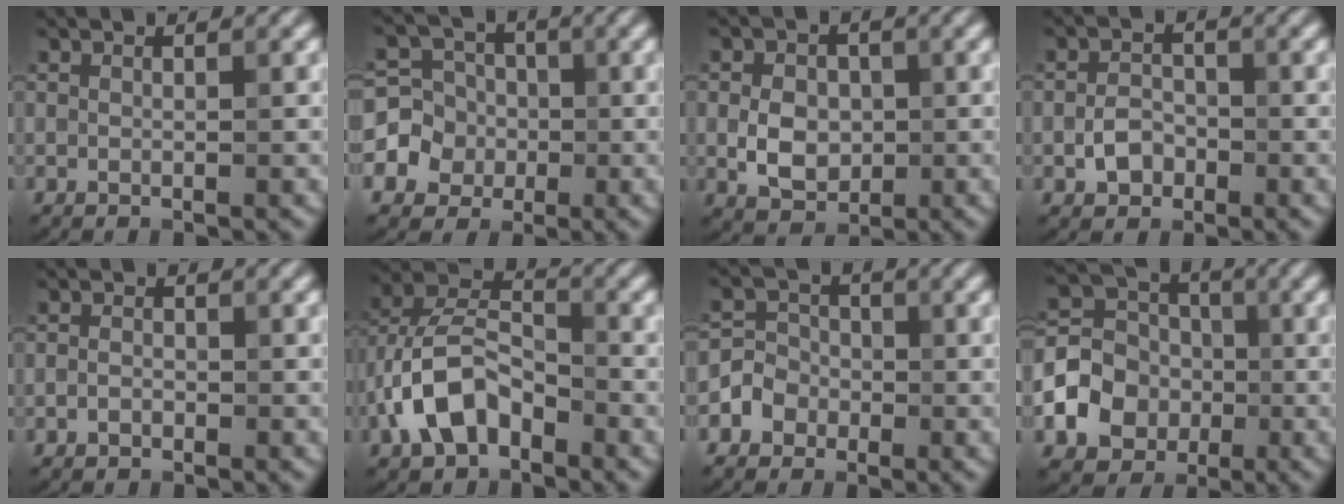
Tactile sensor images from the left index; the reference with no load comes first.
{"total": 5.7, "force": [-1.2, 5.4, 1.2], "torque": [-0.009, 0.016, -0.042]}
{"total": 3.8, "force": [-0.4, 3.0, 2.4], "torque": [-0.041, -0.002, -0.009]}
{"total": 2.4, "force": [-1.0, 1.8, 1.2], "torque": [-0.019, 0.004, -0.024]}
{"total": 1.0, "force": [-0.5, 0.8, 0.5], "torque": [-0.009, 0.000, -0.012]}
{"total": 7.1, "force": [-3.2, 4.3, 4.7], "torque": [-0.094, 0.011, -0.067]}
{"total": 3.0, "force": [-1.2, 2.7, 0.5], "torque": [0.014, 0.007, -0.032]}
{"total": 6.5, "force": [-1.9, 5.5, 2.8], "torque": [-0.052, 0.006, -0.048]}